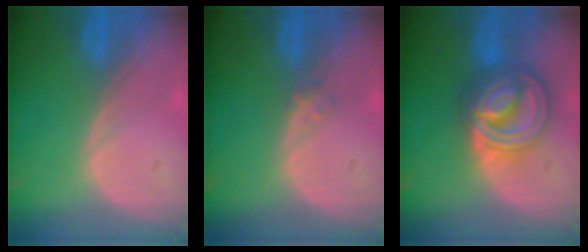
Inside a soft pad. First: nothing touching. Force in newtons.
{"total": 1.0, "press": 1.0, "slide": 0.2}
{"total": 9.2, "press": 9.2, "slide": 0.7}